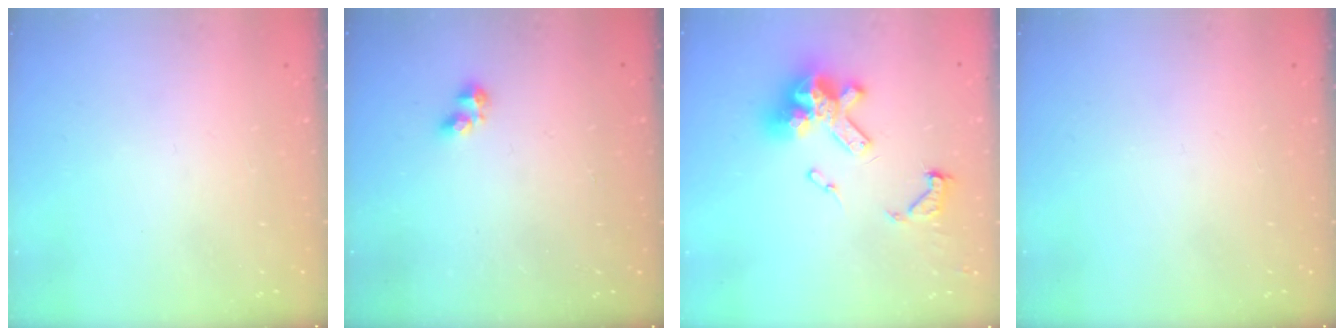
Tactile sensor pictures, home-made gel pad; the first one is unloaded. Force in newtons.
{"total": 2.8, "press": 2.7, "slide": 0.5}
{"total": 13.6, "press": 13.6, "slide": 0.6}
{"total": 0.0}